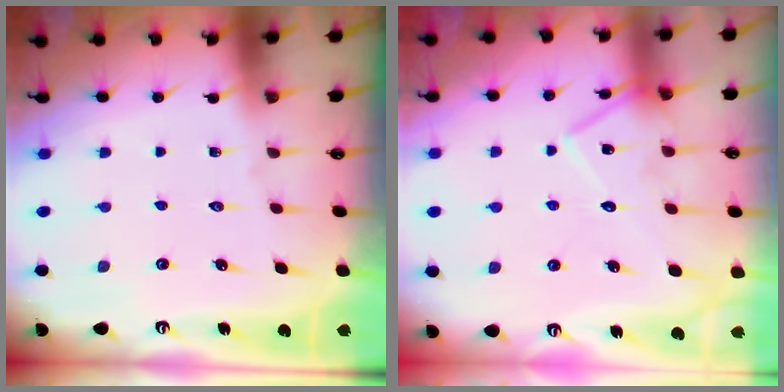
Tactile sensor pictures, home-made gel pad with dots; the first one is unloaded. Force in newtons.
{"total": 14.0, "press": 14.0, "slide": 0.9}